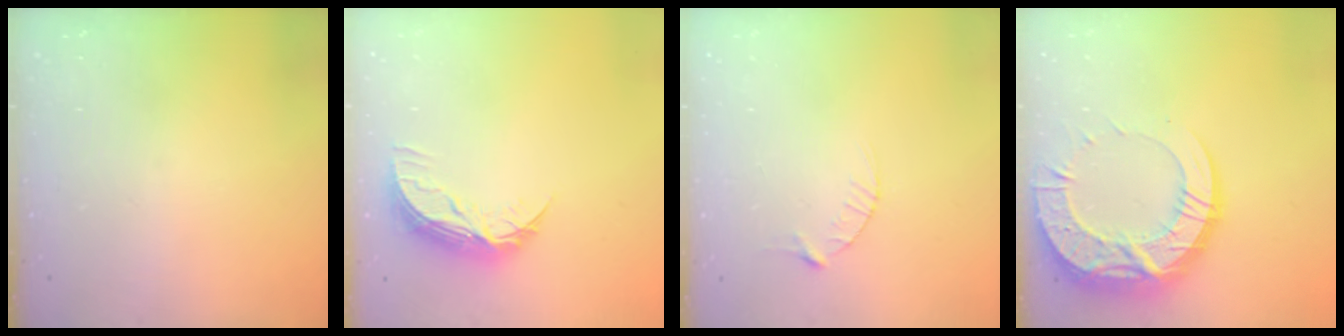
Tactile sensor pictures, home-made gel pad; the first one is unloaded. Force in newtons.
{"total": 9.0, "press": 9.0, "slide": 0.5}
{"total": 2.9, "press": 2.9, "slide": 0.4}
{"total": 20.3, "press": 20.2, "slide": 1.7}